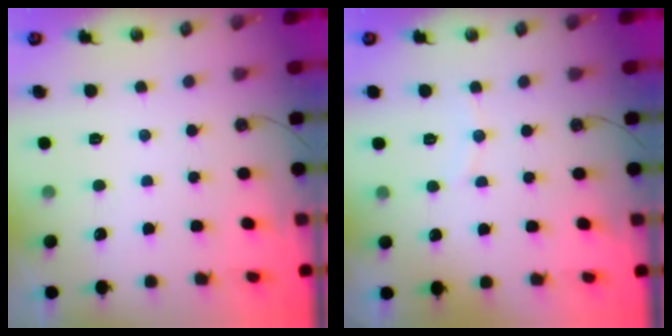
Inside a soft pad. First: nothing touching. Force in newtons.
{"total": 4.0, "press": 4.0, "slide": 0.5}